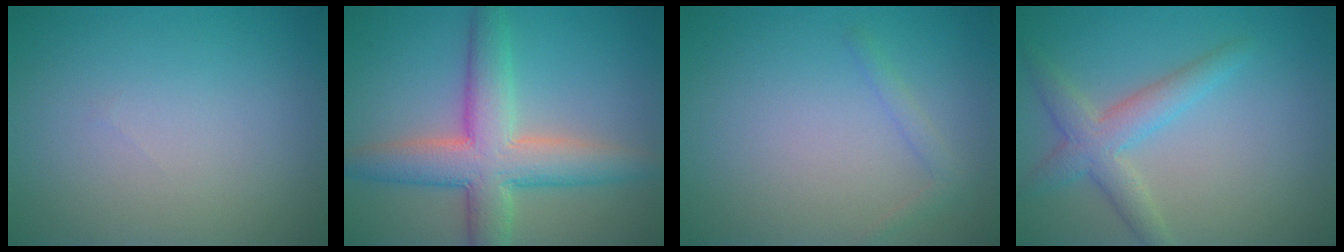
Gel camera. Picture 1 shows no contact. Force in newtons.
{"total": 7.3, "press": 7.3, "slide": 0.2}
{"total": 1.1, "press": 1.1, "slide": 0.1}
{"total": 3.6, "press": 3.5, "slide": 0.3}